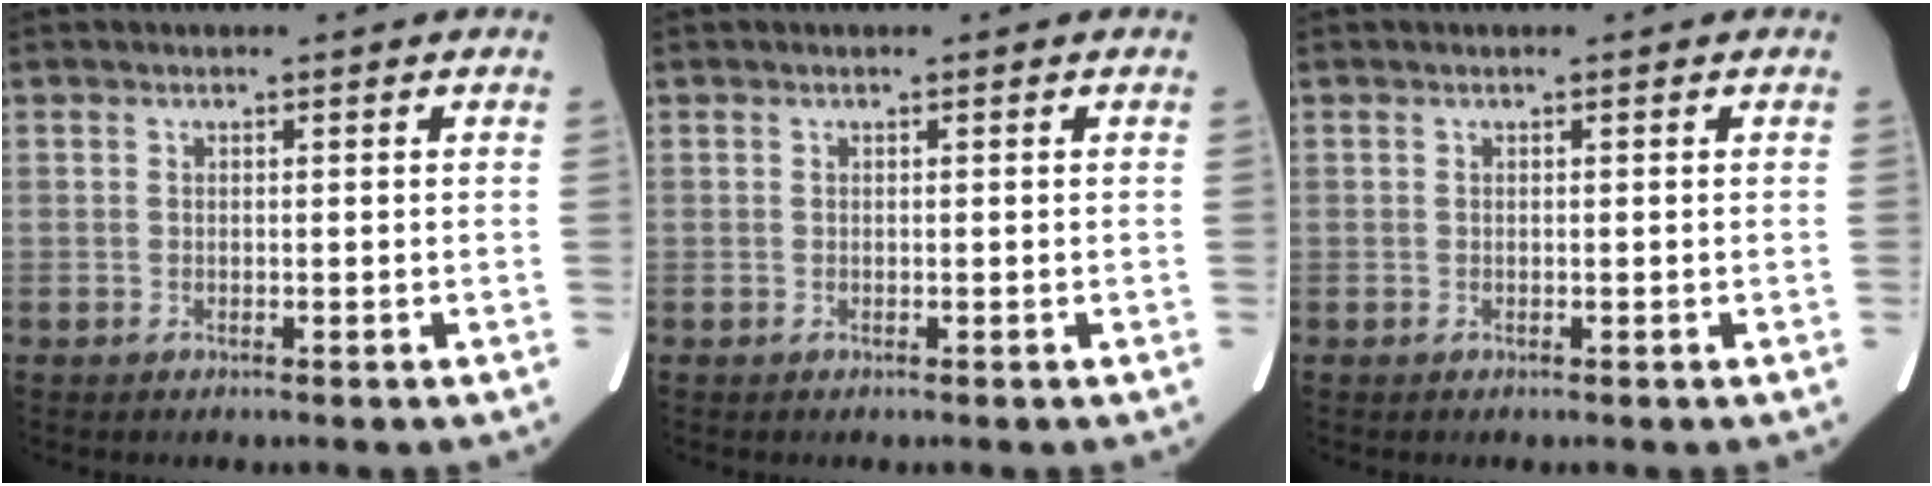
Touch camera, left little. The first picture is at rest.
{"total": 0.0}
{"total": 0.0}